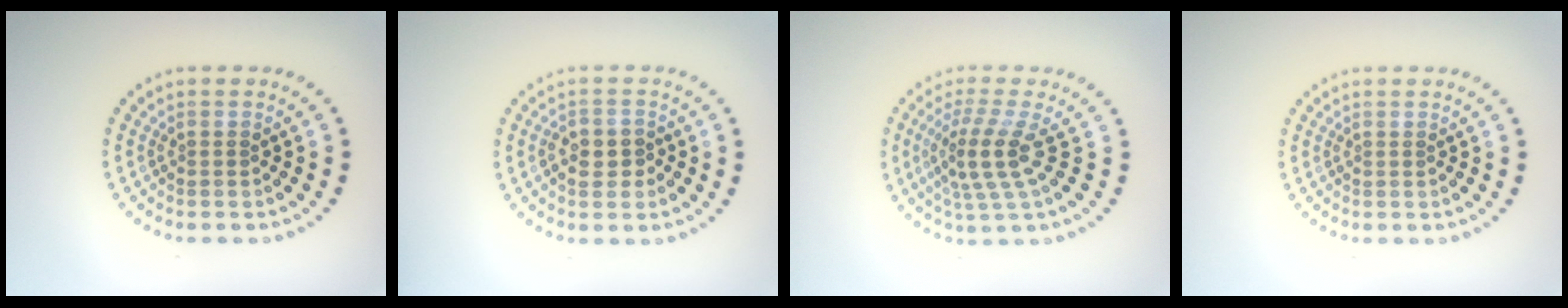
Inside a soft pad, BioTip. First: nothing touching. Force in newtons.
{"total": 1.9, "press": 1.8, "slide": 0.6}
{"total": 3.8, "press": 3.0, "slide": 2.3}
{"total": 0.0}